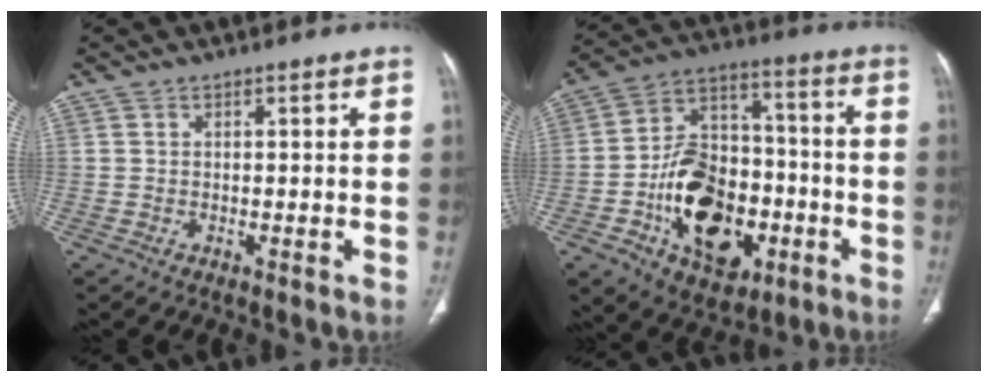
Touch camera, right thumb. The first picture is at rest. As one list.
[{"total": 21.7, "force": [-6.6, 14.4, 14.8], "torque": [-0.194, 0.042, -0.096]}]